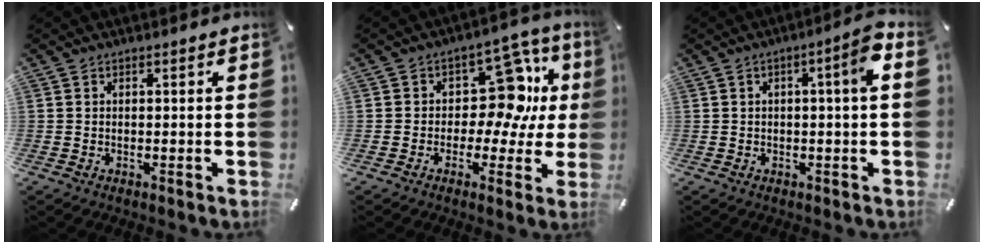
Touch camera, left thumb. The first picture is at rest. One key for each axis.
{"total": 14.0, "fx": 3.8, "fy": 9.4, "fz": 9.7, "tx": -0.130, "ty": -0.020, "tz": 0.069}
{"total": 5.1, "fx": 0.5, "fy": 0.6, "fz": 5.0, "tx": -0.076, "ty": -0.003, "tz": 0.002}